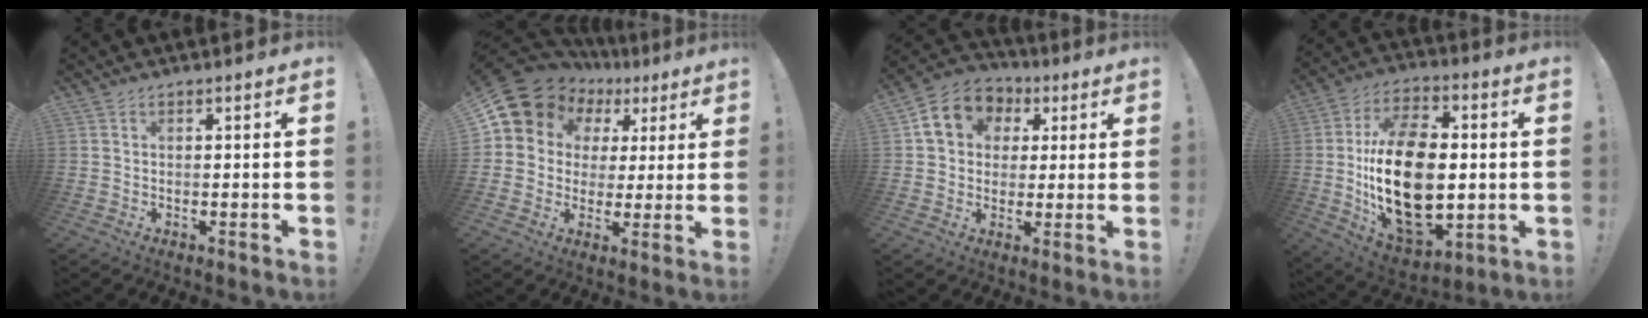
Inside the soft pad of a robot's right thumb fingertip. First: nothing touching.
{"total": 11.8, "force": [6.8, 8.8, 3.8], "torque": [-0.078, -0.045, 0.139]}
{"total": 12.0, "force": [3.9, 9.8, 5.7], "torque": [-0.083, -0.005, 0.081]}
{"total": 25.5, "force": [-1.1, 15.4, 20.2], "torque": [-0.389, -0.005, -0.011]}